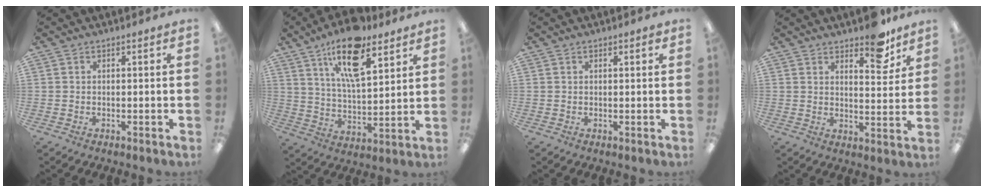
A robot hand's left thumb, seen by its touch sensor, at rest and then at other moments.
{"total": 17.0, "force": [10.6, 6.6, 11.5], "torque": [-0.194, -0.039, 0.176]}
{"total": 0.8, "force": [0.6, 0.3, 0.5], "torque": [-0.002, -0.002, 0.008]}
{"total": 9.1, "force": [7.1, 3.5, 4.5], "torque": [-0.042, -0.046, 0.120]}